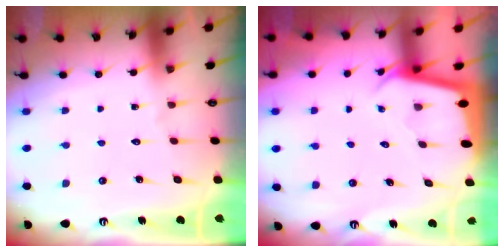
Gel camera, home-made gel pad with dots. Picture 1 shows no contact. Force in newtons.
{"total": 2.0, "press": 2.0, "slide": 0.1}